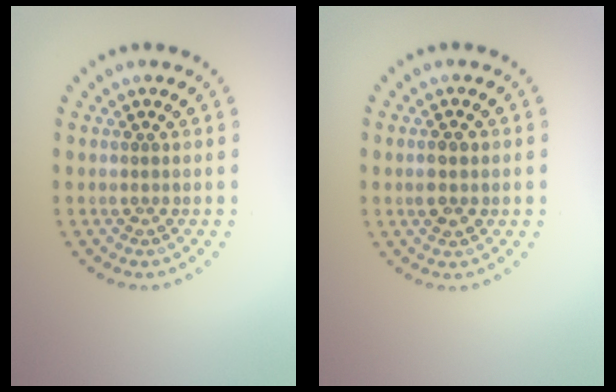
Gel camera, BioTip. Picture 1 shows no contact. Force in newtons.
{"total": 2.4, "press": 2.4, "slide": 0.1}